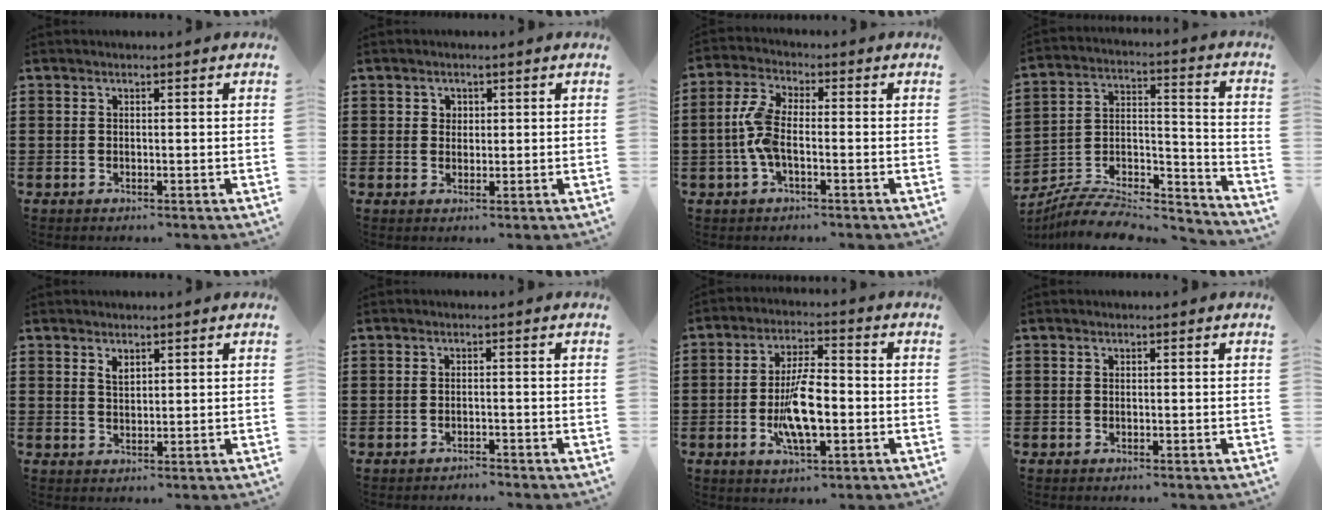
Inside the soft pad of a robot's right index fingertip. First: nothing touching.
{"total": 1.5, "force": [0.5, 1.4, 0.2], "torque": [-0.010, 0.007, 0.010]}
{"total": 5.8, "force": [-1.0, 2.3, 5.2], "torque": [-0.130, -0.005, -0.027]}
{"total": 7.7, "force": [-7.0, 2.0, 2.2], "torque": [-0.034, 0.011, -0.136]}
{"total": 1.7, "force": [1.2, 0.9, 0.8], "torque": [-0.018, 0.003, 0.023]}
{"total": 1.2, "force": [-1.2, 0.1, 0.1], "torque": [-0.006, 0.002, -0.025]}
{"total": 9.6, "force": [-2.0, 3.5, 8.7], "torque": [-0.186, -0.010, -0.040]}
{"total": 0.0}